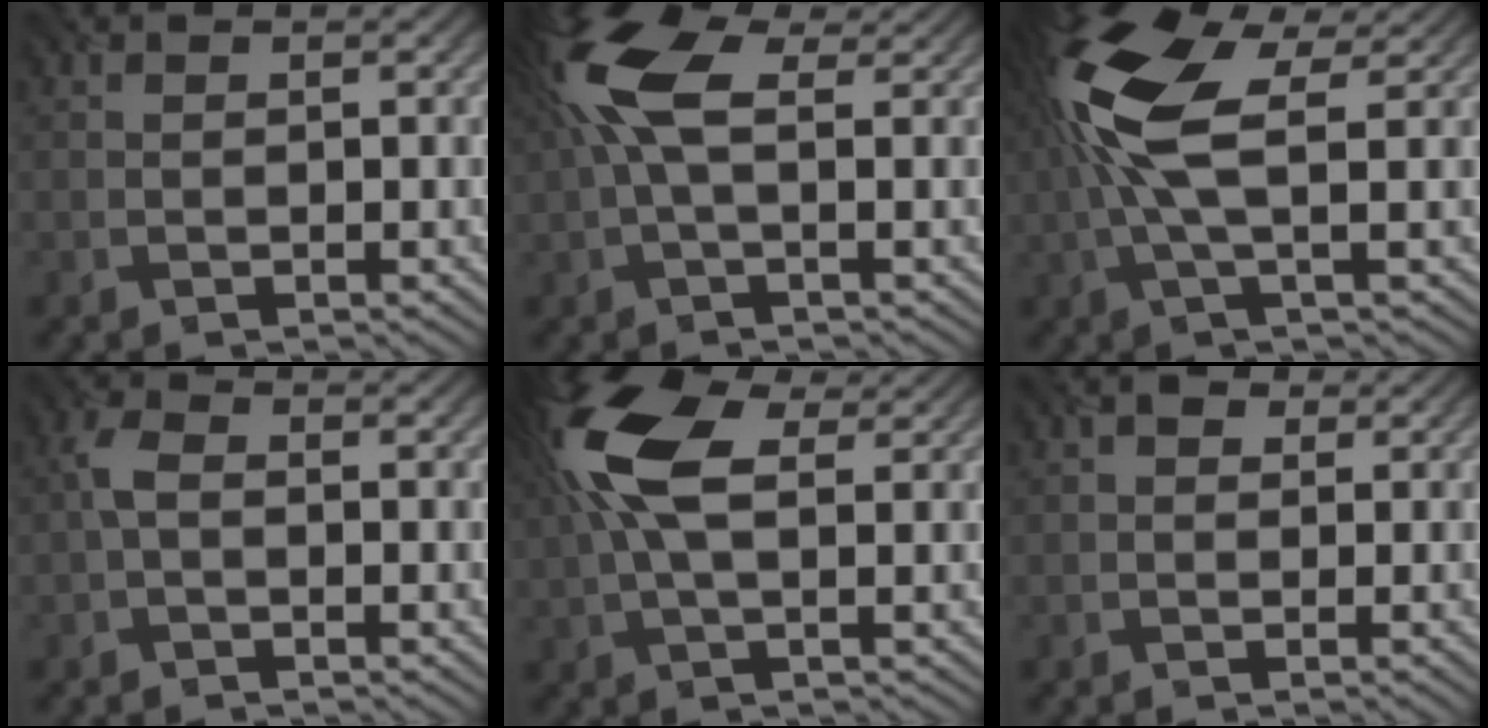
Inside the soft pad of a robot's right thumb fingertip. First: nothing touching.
{"total": 8.8, "force": [2.3, 3.5, 7.7], "torque": [-0.184, 0.024, 0.033]}
{"total": 11.1, "force": [1.9, 4.0, 10.1], "torque": [-0.240, 0.018, 0.031]}
{"total": 2.4, "force": [-0.3, 1.5, 1.9], "torque": [-0.049, 0.009, -0.009]}
{"total": 11.0, "force": [3.3, 5.1, 9.1], "torque": [-0.222, 0.020, 0.054]}
{"total": 1.3, "force": [0.4, 0.9, 0.9], "torque": [-0.016, 0.003, 0.003]}